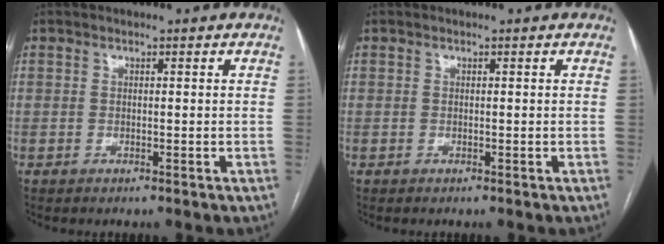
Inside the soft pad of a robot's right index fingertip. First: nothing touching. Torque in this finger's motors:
{"motor_torque": [0.00, 0.00, 0.00, 0.00]}